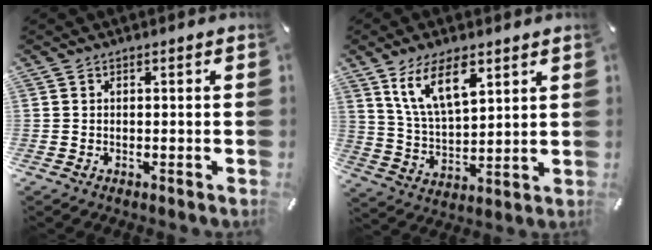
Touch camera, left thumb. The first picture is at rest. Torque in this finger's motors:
{"motor_torque": [0.92, 0.93, 1.57, -1.20, 0.49]}